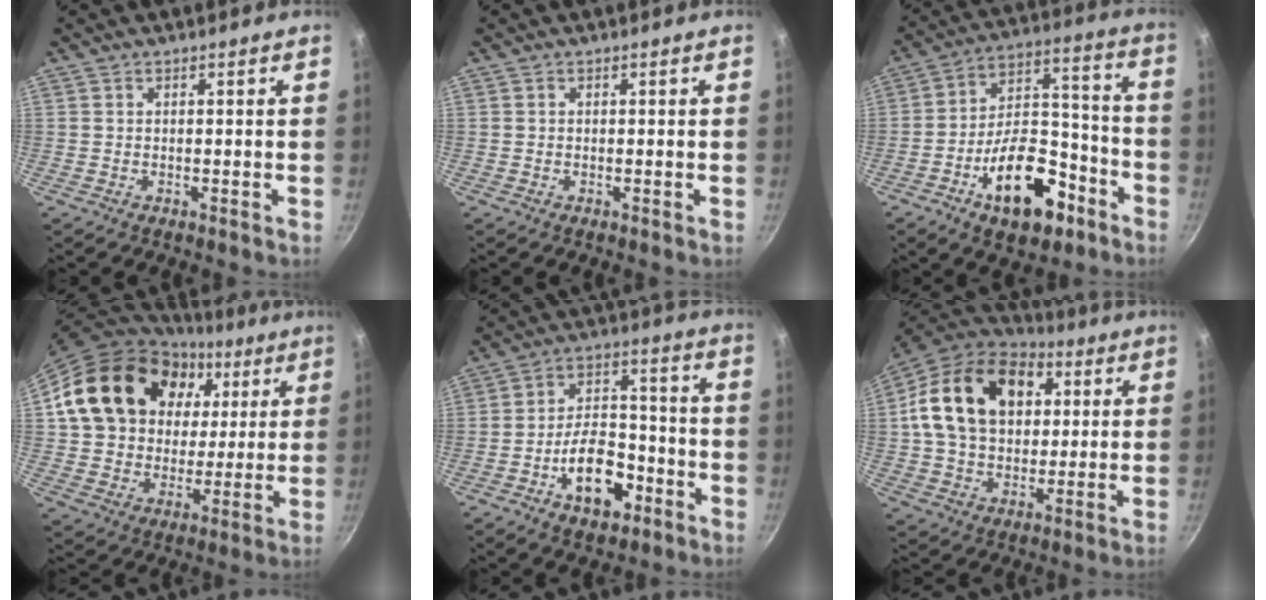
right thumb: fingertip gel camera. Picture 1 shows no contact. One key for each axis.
{"total": 0.0}
{"total": 18.9, "fx": -9.2, "fy": 10.1, "fz": 13.1, "tx": -0.169, "ty": 0.081, "tz": -0.137}
{"total": 24.2, "fx": 7.6, "fy": 19.0, "fz": 13.0, "tx": -0.215, "ty": 0.018, "tz": 0.133}
{"total": 13.0, "fx": -5.8, "fy": 7.6, "fz": 8.9, "tx": -0.116, "ty": 0.050, "tz": -0.091}
{"total": 21.7, "fx": 5.4, "fy": 15.5, "fz": 14.2, "tx": -0.223, "ty": 0.013, "tz": 0.083}